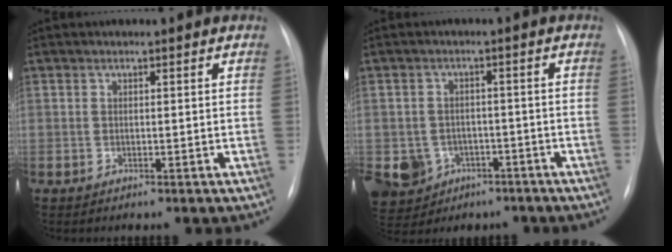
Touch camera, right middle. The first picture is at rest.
{"total": 10.6, "force": [-5.1, 8.8, 3.0], "torque": [-0.084, 0.010, -0.066]}